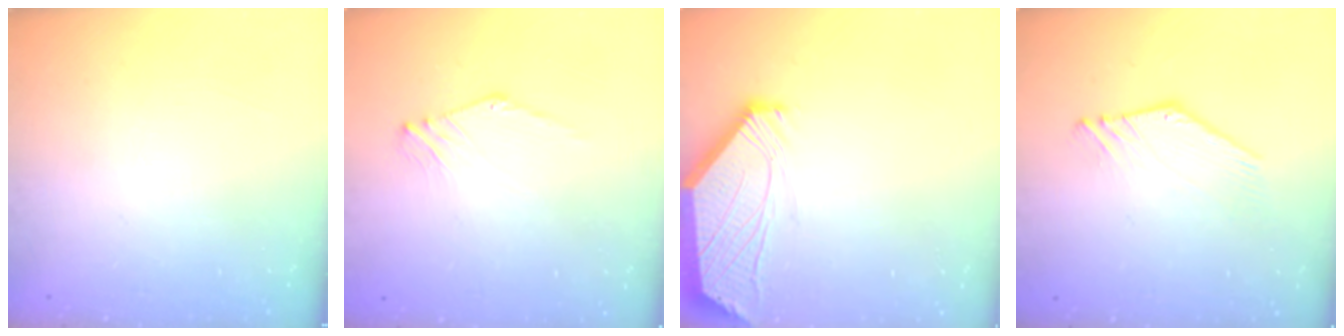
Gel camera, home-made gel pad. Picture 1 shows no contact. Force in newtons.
{"total": 1.2, "press": 1.1, "slide": 0.4}
{"total": 2.5, "press": 2.4, "slide": 0.6}
{"total": 2.4, "press": 2.4, "slide": 0.1}